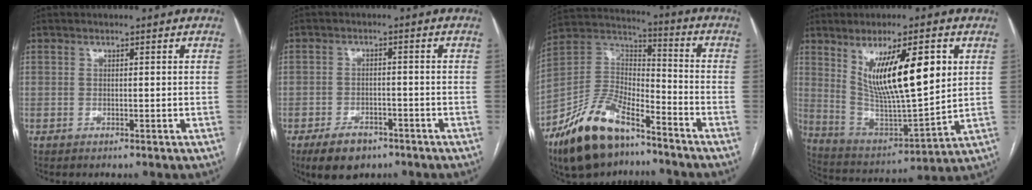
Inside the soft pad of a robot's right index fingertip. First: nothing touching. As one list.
[{"total": 5.9, "force": [-4.0, 3.1, 3.0], "torque": [-0.056, -0.001, -0.060]}, {"total": 17.1, "force": [-12.2, 6.5, 10.1], "torque": [-0.206, 0.012, -0.222]}, {"total": 16.4, "force": [5.6, 2.9, 15.1], "torque": [-0.267, -0.008, 0.109]}]